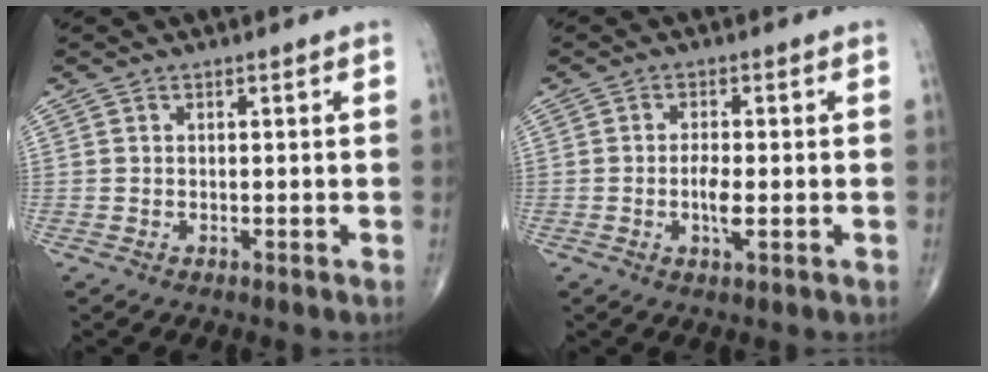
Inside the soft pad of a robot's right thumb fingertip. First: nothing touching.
{"total": 3.6, "force": [-0.7, 1.1, 3.4], "torque": [-0.064, -0.002, -0.016]}